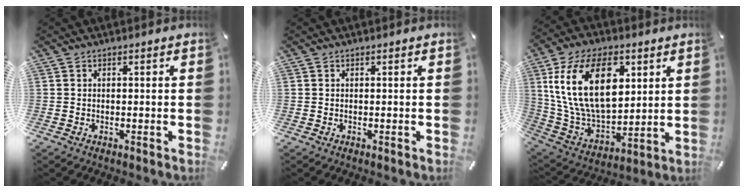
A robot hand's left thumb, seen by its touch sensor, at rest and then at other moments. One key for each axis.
{"total": 0.0}
{"total": 22.6, "fx": 6.9, "fy": 13.8, "fz": 16.5, "tx": -0.347, "ty": -0.014, "tz": 0.113}